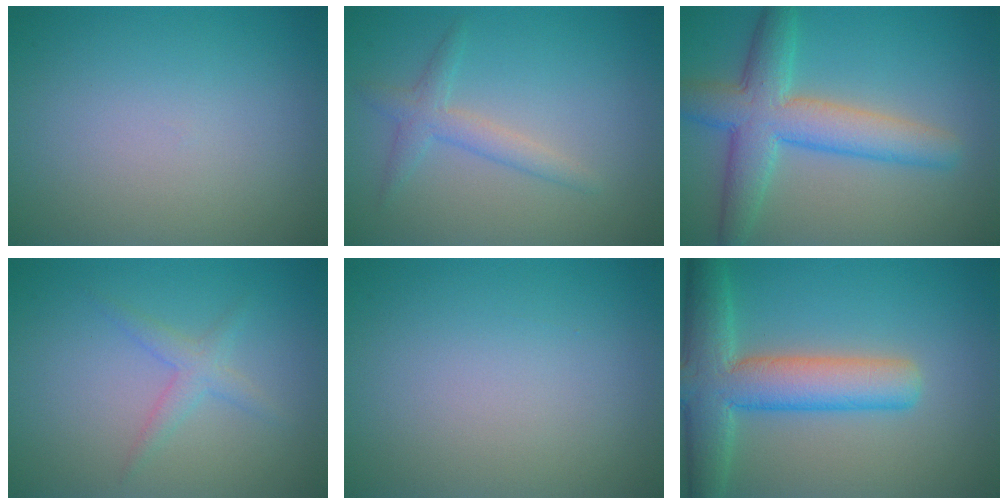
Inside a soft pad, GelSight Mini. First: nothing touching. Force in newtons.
{"total": 2.2, "press": 2.2, "slide": 0.1}
{"total": 5.5, "press": 5.5, "slide": 0.4}
{"total": 1.8, "press": 1.8, "slide": 0.1}
{"total": 0.0}
{"total": 7.6, "press": 7.6, "slide": 0.5}